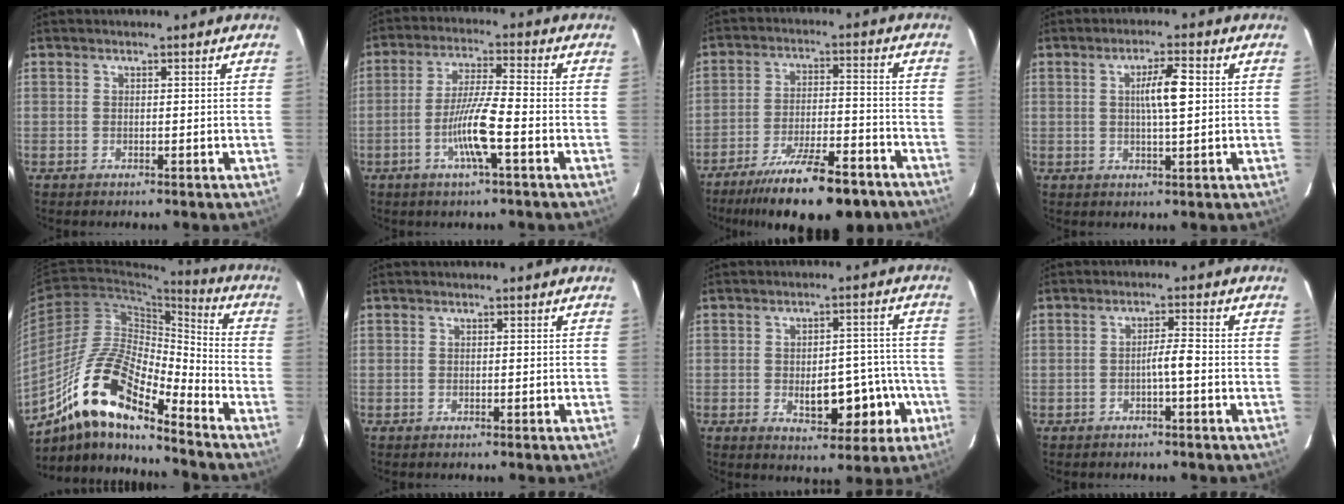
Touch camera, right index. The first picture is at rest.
{"total": 8.2, "force": [-2.8, -0.1, 7.7], "torque": [-0.147, -0.001, -0.055]}
{"total": 16.0, "force": [-12.1, 3.0, 10.0], "torque": [-0.140, -0.010, -0.193]}
{"total": 5.2, "force": [0.8, 0.5, 5.2], "torque": [-0.091, 0.004, 0.012]}
{"total": 14.1, "force": [-10.0, 3.8, 9.1], "torque": [-0.171, 0.028, -0.176]}
{"total": 0.0}
{"total": 9.6, "force": [-3.1, 5.0, 7.6], "torque": [-0.086, 0.026, -0.026]}
{"total": 2.5, "force": [-0.9, -0.1, 2.3], "torque": [-0.035, 0.004, -0.017]}